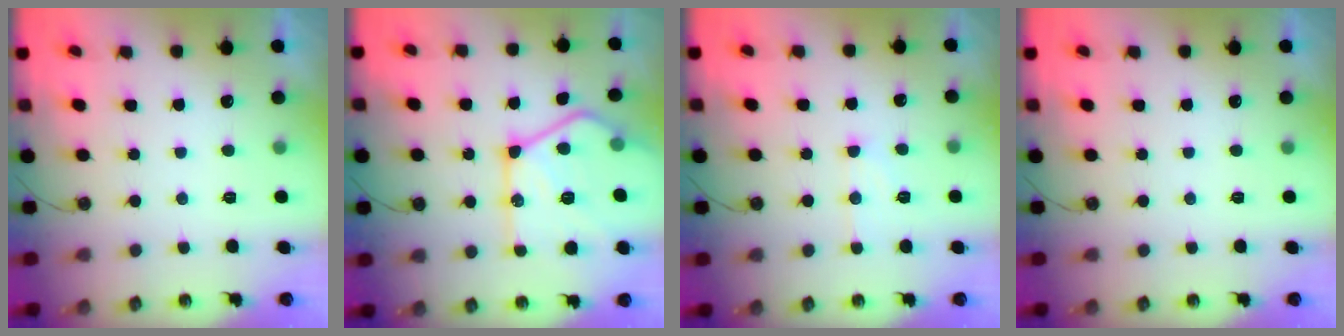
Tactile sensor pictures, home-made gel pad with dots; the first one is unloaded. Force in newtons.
{"total": 22.3, "press": 22.3, "slide": 1.1}
{"total": 8.0, "press": 8.0, "slide": 0.7}
{"total": 0.0}